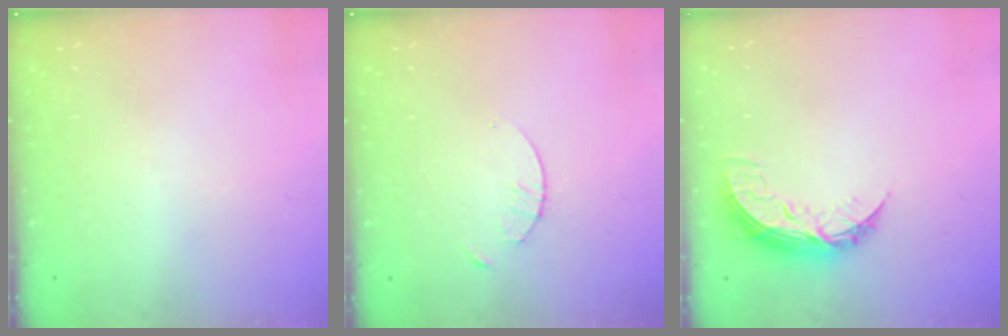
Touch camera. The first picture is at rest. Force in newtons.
{"total": 1.7, "press": 1.6, "slide": 0.2}
{"total": 7.8, "press": 7.8, "slide": 0.4}